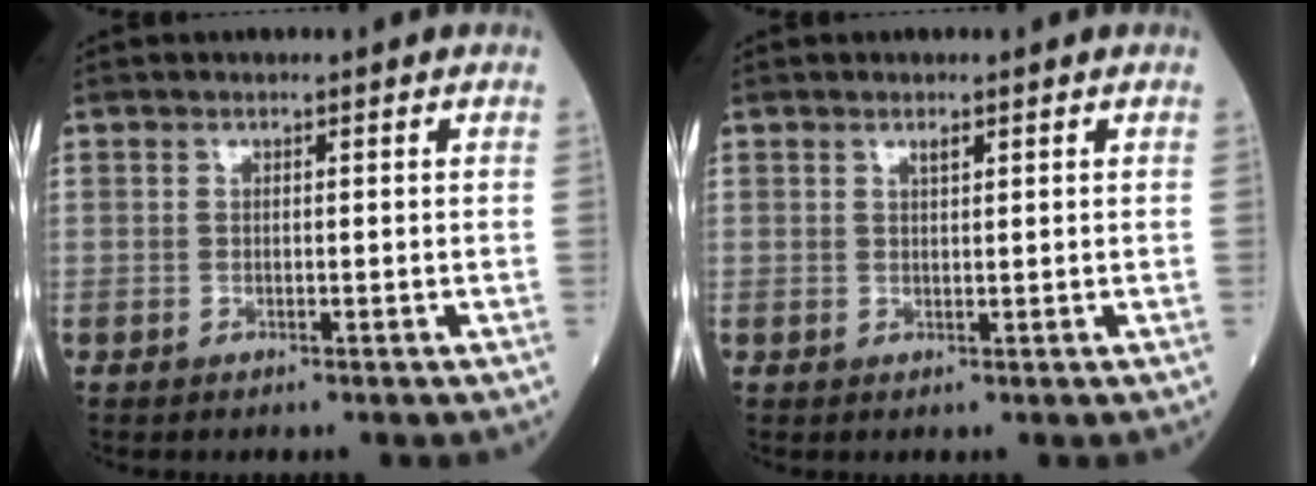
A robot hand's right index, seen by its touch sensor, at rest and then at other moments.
{"total": 0.9, "force": [0.6, 0.2, 0.7], "torque": [-0.015, 0.000, 0.012]}